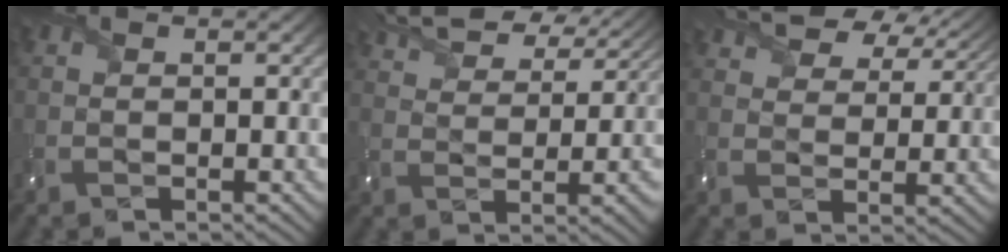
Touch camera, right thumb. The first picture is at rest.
{"total": 10.1, "force": [8.0, 3.2, 5.3], "torque": [-0.124, 0.018, 0.137]}
{"total": 9.9, "force": [7.4, 4.2, 5.1], "torque": [-0.118, 0.016, 0.123]}